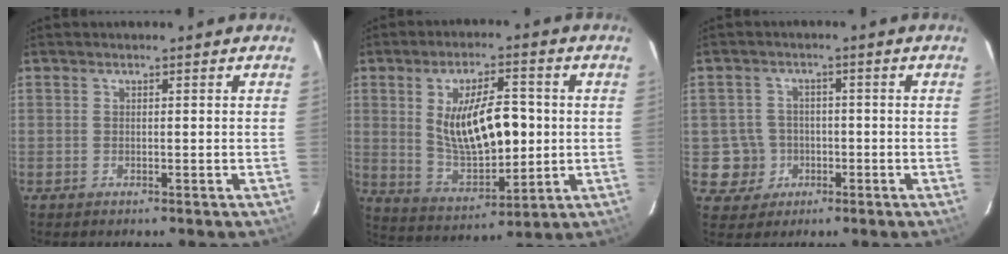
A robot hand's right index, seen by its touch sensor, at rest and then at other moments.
{"total": 14.7, "force": [1.5, 6.3, 13.2], "torque": [-0.238, -0.006, 0.046]}
{"total": 5.9, "force": [-1.4, 5.7, 0.4], "torque": [-0.019, 0.026, -0.014]}